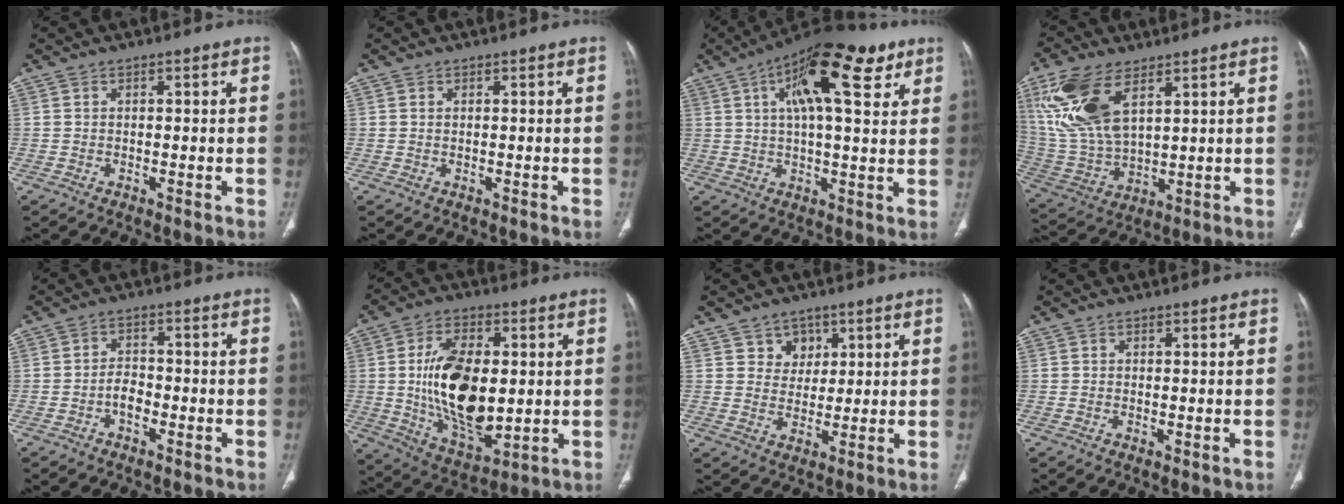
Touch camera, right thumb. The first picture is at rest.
{"total": 0.0}
{"total": 19.3, "force": [8.6, 7.0, 15.8], "torque": [-0.226, -0.001, 0.133]}
{"total": 16.2, "force": [7.4, 7.8, 12.1], "torque": [-0.261, -0.019, 0.159]}
{"total": 3.3, "force": [-1.7, 2.0, 2.1], "torque": [-0.026, 0.016, -0.033]}
{"total": 18.8, "force": [0.6, 10.0, 15.9], "torque": [-0.265, -0.015, 0.023]}
{"total": 4.8, "force": [2.4, 4.0, 0.9], "torque": [0.016, -0.014, 0.043]}
{"total": 0.8, "force": [-0.2, 0.4, 0.6], "torque": [-0.009, -0.005, 0.000]}